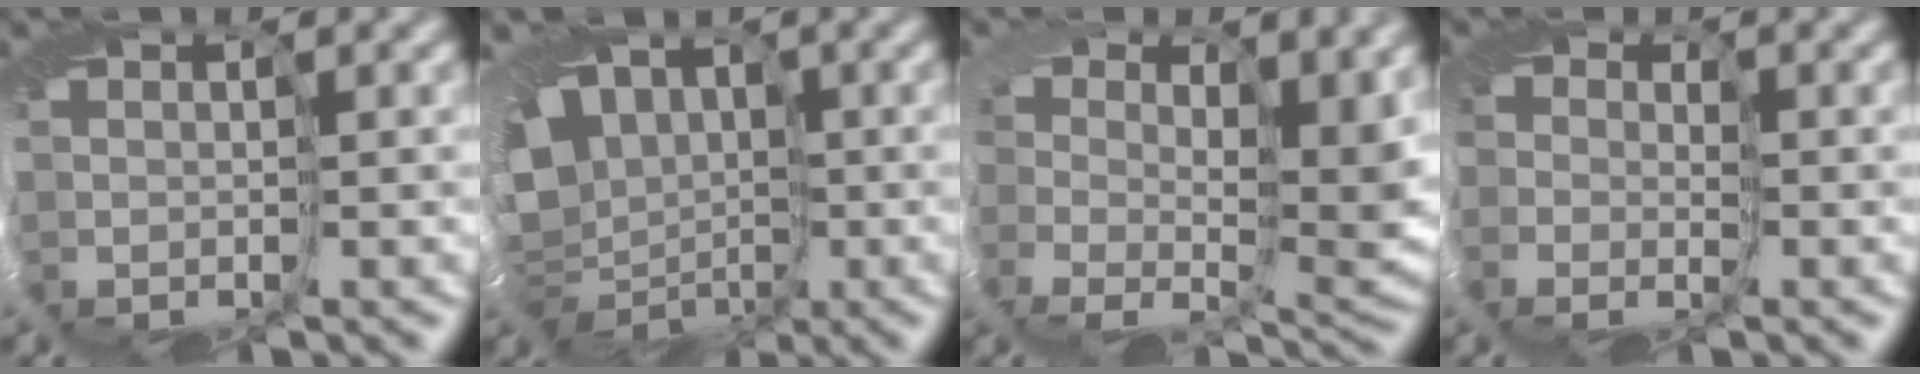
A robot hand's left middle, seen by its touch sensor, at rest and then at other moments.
{"total": 10.0, "force": [-0.5, 7.7, 6.3], "torque": [-0.101, -0.023, -0.010]}
{"total": 6.0, "force": [1.8, 3.4, 4.6], "torque": [-0.057, -0.041, 0.034]}
{"total": 1.6, "force": [-1.0, 1.2, -0.5], "torque": [0.027, -0.016, -0.025]}